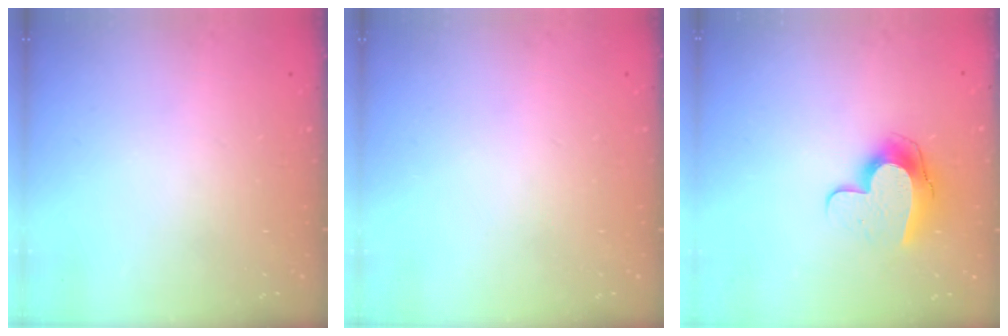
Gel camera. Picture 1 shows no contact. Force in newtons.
{"total": 0.0}
{"total": 10.9, "press": 10.9, "slide": 1.1}